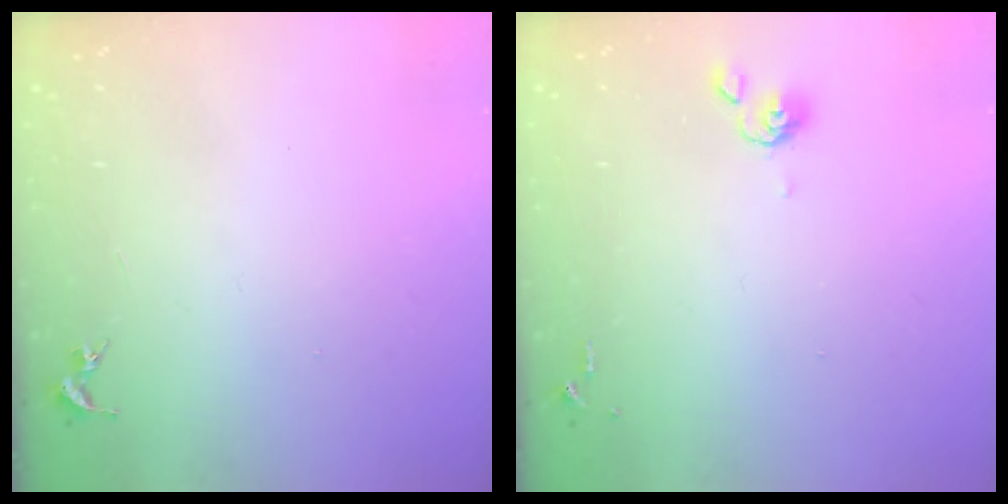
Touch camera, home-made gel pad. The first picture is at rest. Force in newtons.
{"total": 4.9, "press": 4.8, "slide": 0.9}